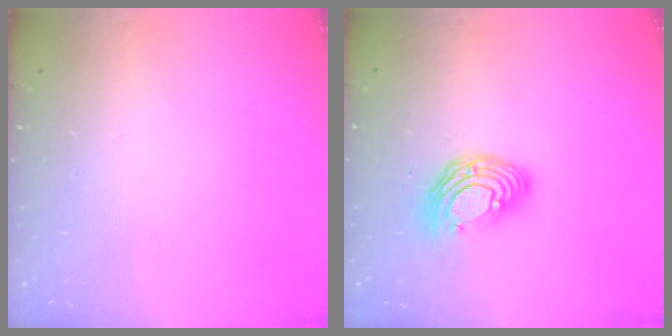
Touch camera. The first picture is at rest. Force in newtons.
{"total": 10.9, "press": 10.9, "slide": 0.8}